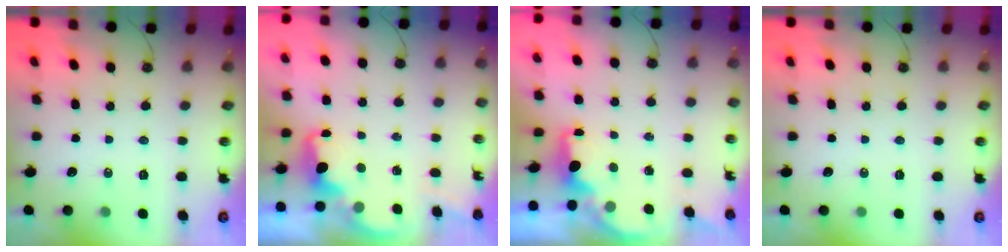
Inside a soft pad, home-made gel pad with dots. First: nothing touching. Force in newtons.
{"total": 2.5, "press": 2.4, "slide": 0.5}
{"total": 2.3, "press": 2.1, "slide": 0.8}
{"total": 0.0}